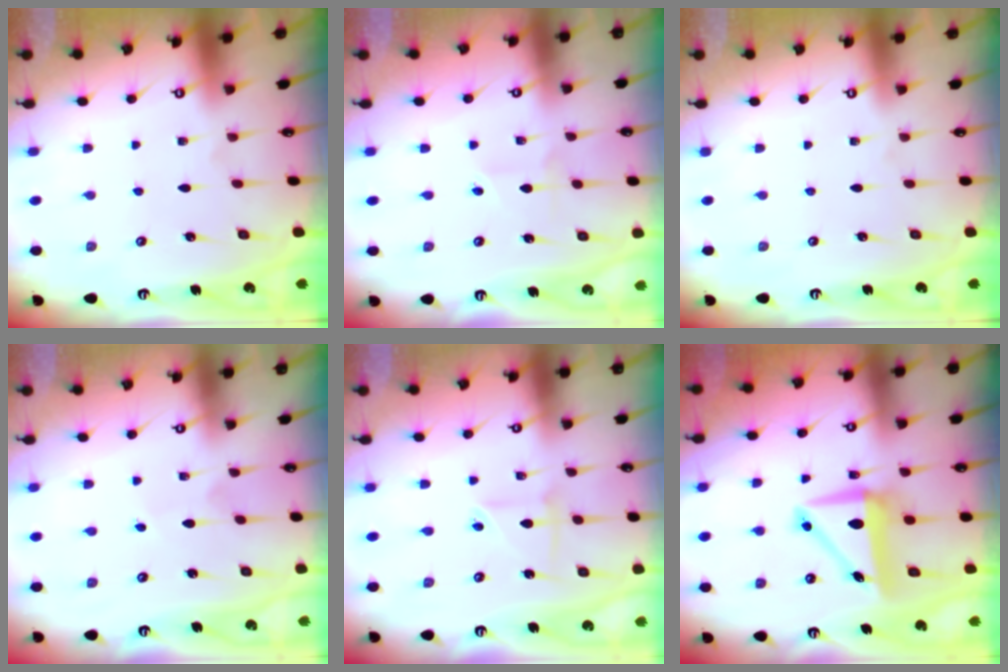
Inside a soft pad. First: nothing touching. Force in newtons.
{"total": 1.9, "press": 1.7, "slide": 1.0}
{"total": 0.0}
{"total": 2.7, "press": 2.6, "slide": 0.2}
{"total": 2.8, "press": 2.7, "slide": 0.9}
{"total": 7.9, "press": 7.7, "slide": 1.7}